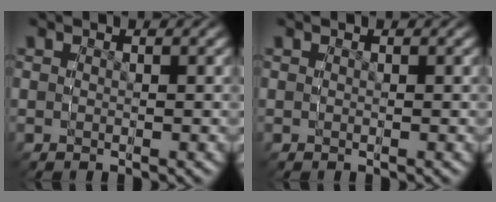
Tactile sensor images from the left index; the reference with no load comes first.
{"total": 0.0}